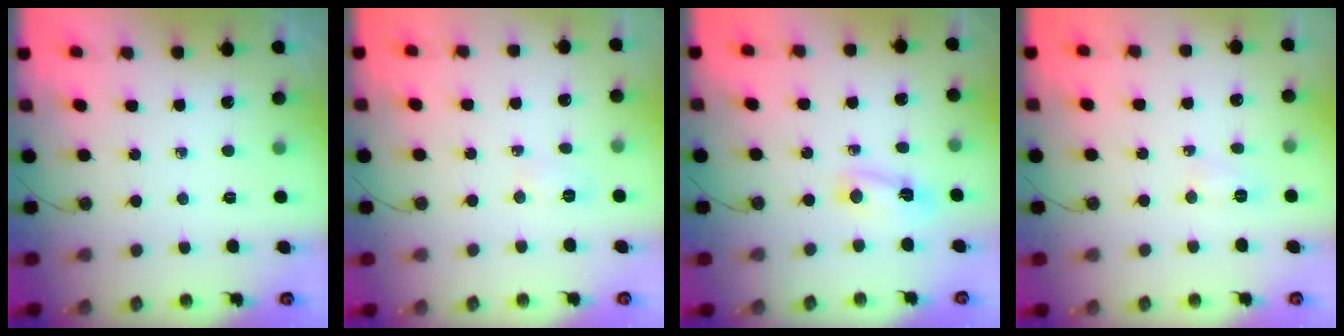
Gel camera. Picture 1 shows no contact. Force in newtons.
{"total": 2.6, "press": 2.5, "slide": 0.8}
{"total": 3.1, "press": 3.1, "slide": 0.5}
{"total": 3.5, "press": 3.2, "slide": 1.2}